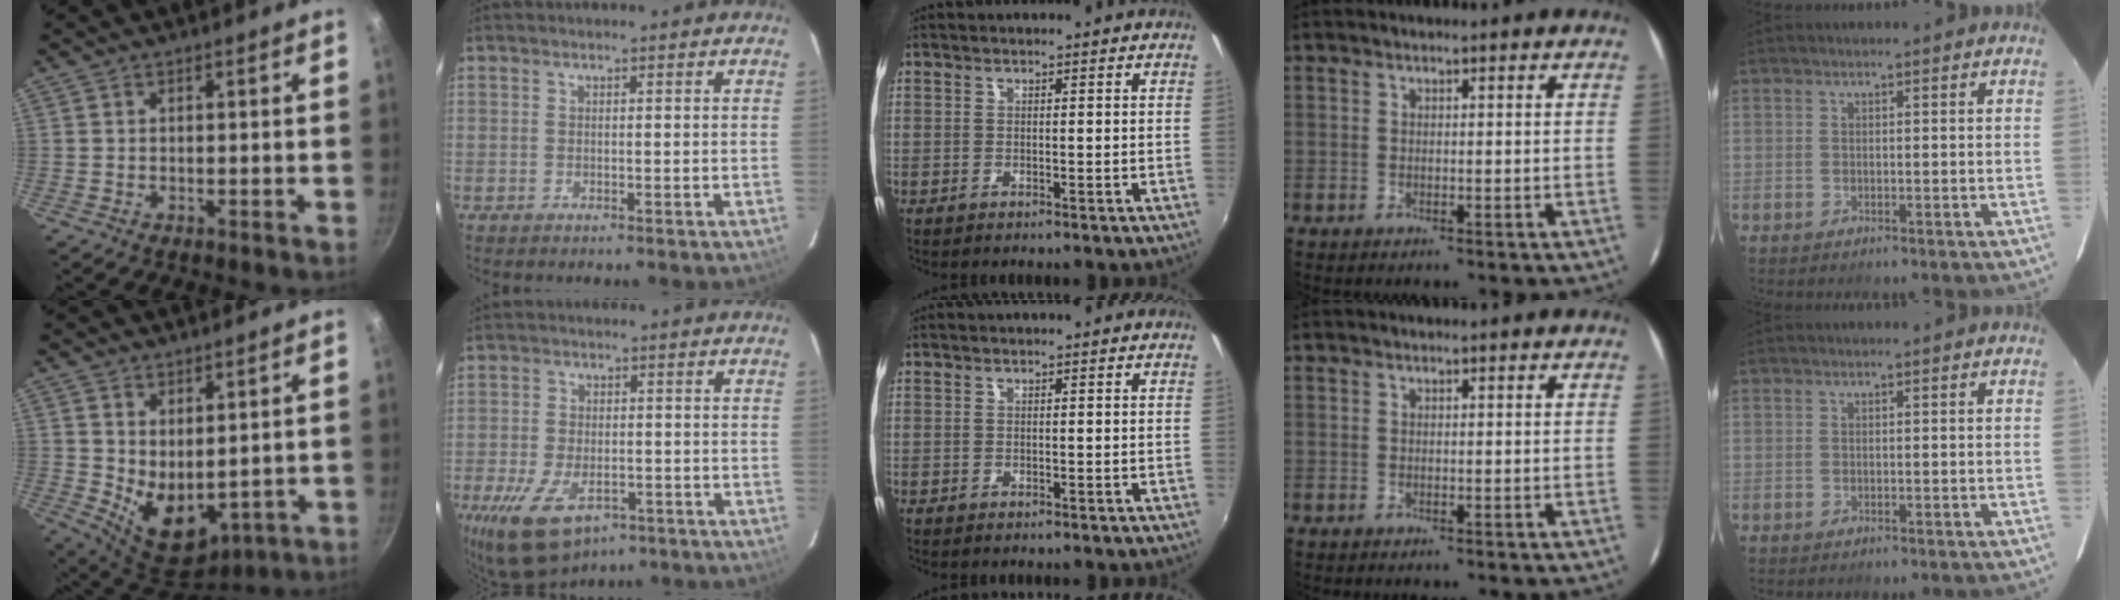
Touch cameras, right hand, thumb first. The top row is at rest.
{"thumb": {"total": 10.0, "force": [1.8, 6.2, 7.6], "torque": [-0.096, -0.039, 0.056]}, "index": {"total": 12.6, "force": [-6.6, 7.0, 8.1], "torque": [-0.180, -0.027, -0.106]}}